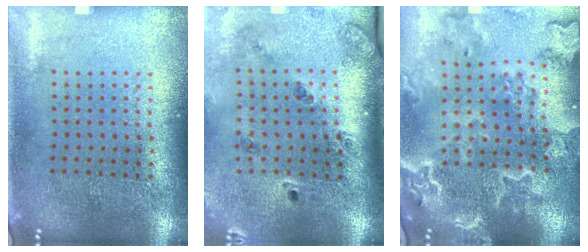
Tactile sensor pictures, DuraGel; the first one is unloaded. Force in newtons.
{"total": 1.8, "press": 1.6, "slide": 0.8}
{"total": 3.7, "press": 3.2, "slide": 1.8}